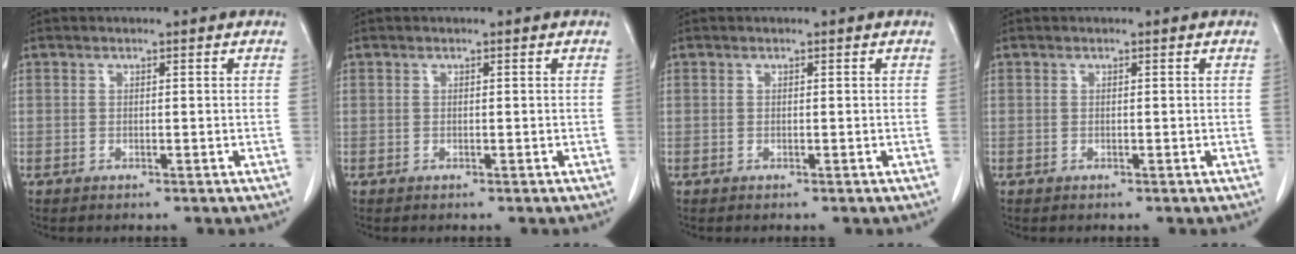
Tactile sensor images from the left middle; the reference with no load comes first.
{"total": 0.0}
{"total": 0.0}
{"total": 0.0}